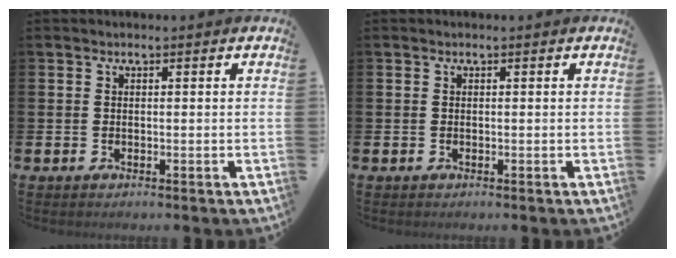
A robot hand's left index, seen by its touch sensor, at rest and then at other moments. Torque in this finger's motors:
{"motor_torque": [0.00, 0.00, 0.00, 0.01]}